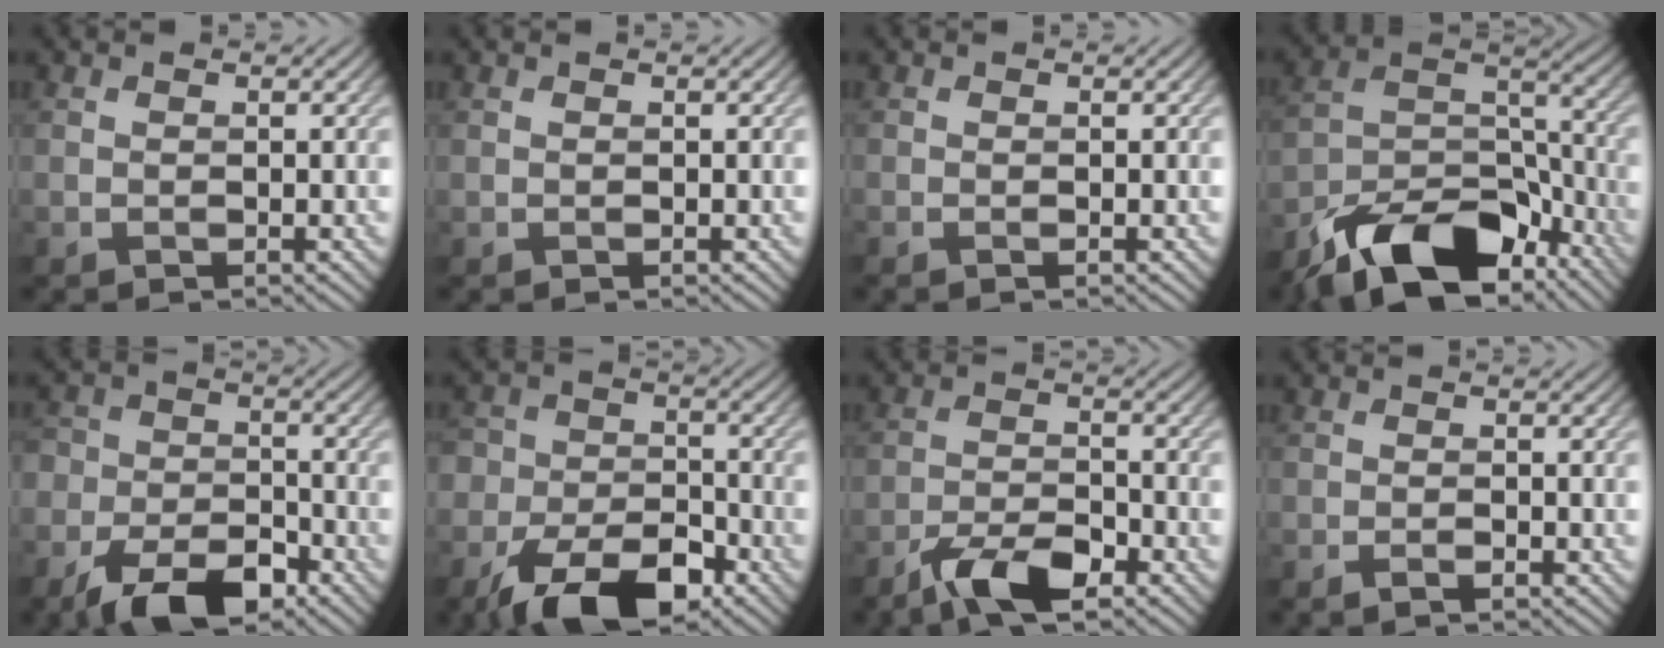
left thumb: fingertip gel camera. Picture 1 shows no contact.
{"total": 0.0}
{"total": 0.0}
{"total": 15.1, "force": [-10.9, 6.4, 8.1], "torque": [-0.155, -0.011, -0.210]}
{"total": 9.3, "force": [-6.1, 4.8, 5.1], "torque": [-0.102, -0.010, -0.119]}
{"total": 11.2, "force": [-7.1, 5.8, 6.4], "torque": [-0.126, -0.013, -0.131]}
{"total": 7.0, "force": [-5.0, 2.0, 4.4], "torque": [-0.086, 0.001, -0.096]}
{"total": 1.4, "force": [-1.0, 0.2, 0.9], "torque": [-0.016, 0.001, -0.019]}